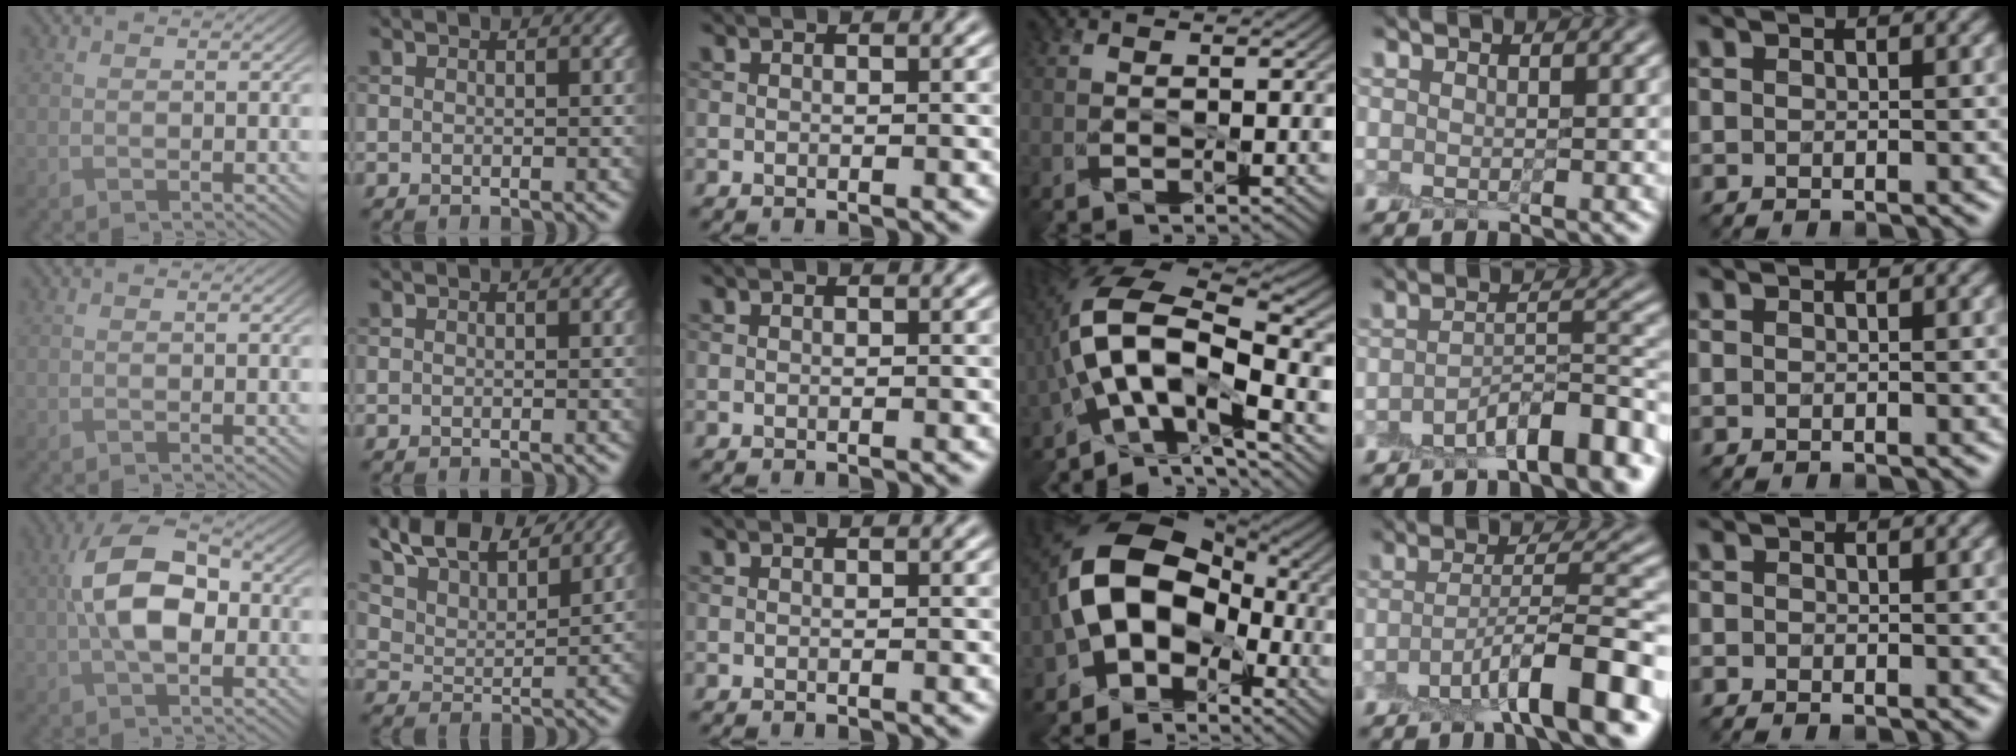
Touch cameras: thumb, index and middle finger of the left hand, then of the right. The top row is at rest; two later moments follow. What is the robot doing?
{"motion": "peel", "object": "plastic screen protector"}